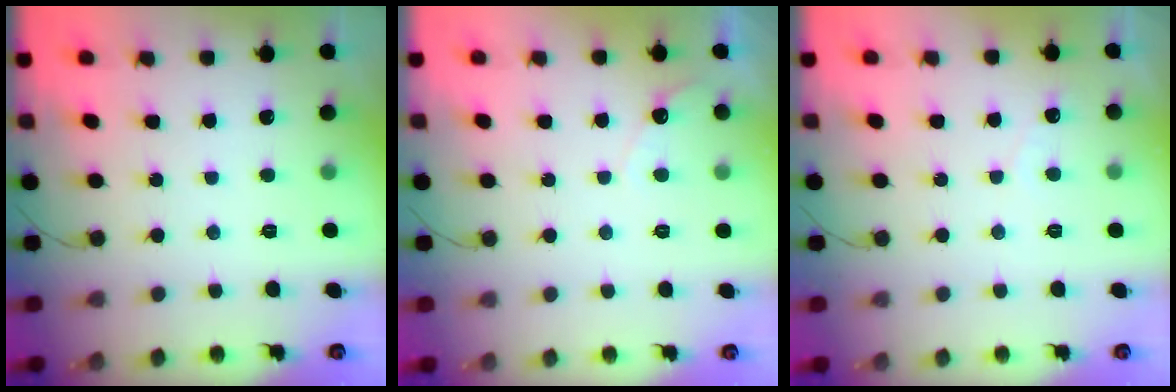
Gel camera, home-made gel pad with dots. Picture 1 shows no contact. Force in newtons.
{"total": 3.6, "press": 3.6, "slide": 0.2}
{"total": 2.2, "press": 2.2, "slide": 0.0}